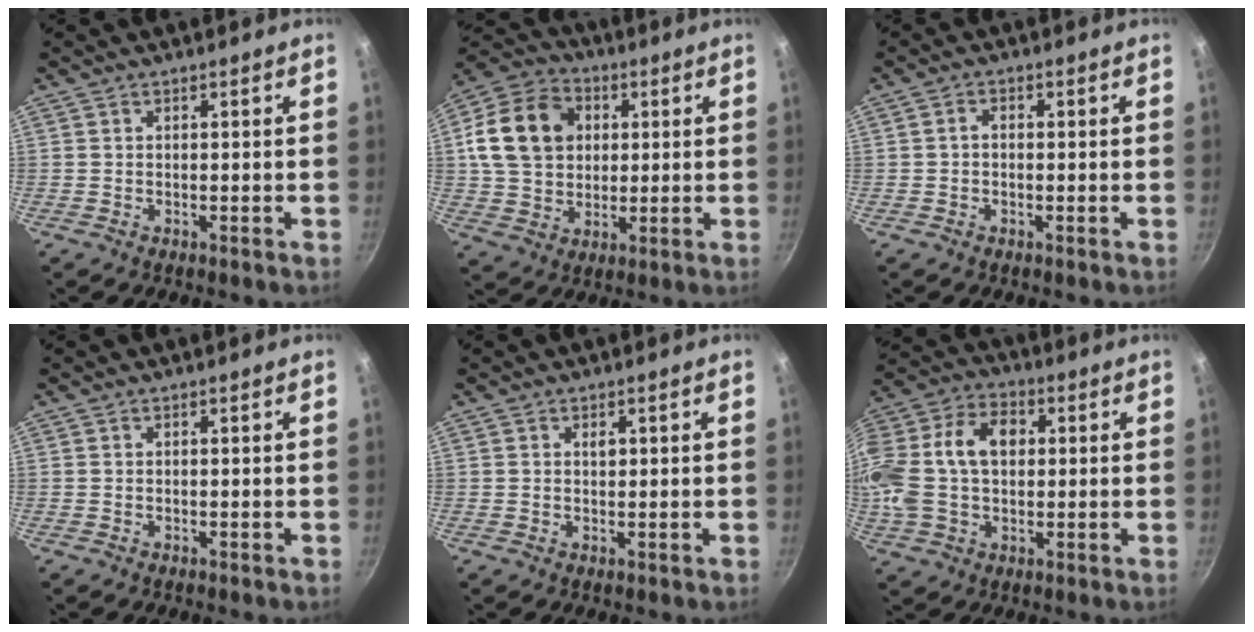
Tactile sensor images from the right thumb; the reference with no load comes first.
{"total": 16.6, "force": [3.3, 13.1, 9.5], "torque": [-0.153, 0.016, 0.053]}
{"total": 1.7, "force": [-0.2, 1.2, 1.1], "torque": [-0.018, 0.010, -0.005]}
{"total": 0.0}
{"total": 1.3, "force": [0.4, 0.8, 0.9], "torque": [-0.008, 0.000, 0.007]}
{"total": 20.7, "force": [2.3, 14.3, 14.8], "torque": [-0.302, 0.038, 0.031]}